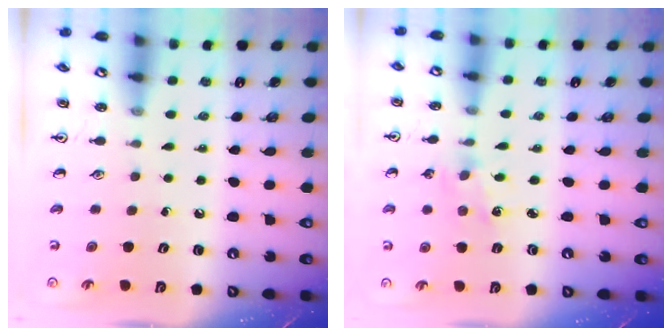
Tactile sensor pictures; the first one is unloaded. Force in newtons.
{"total": 2.0, "press": 2.0, "slide": 0.3}